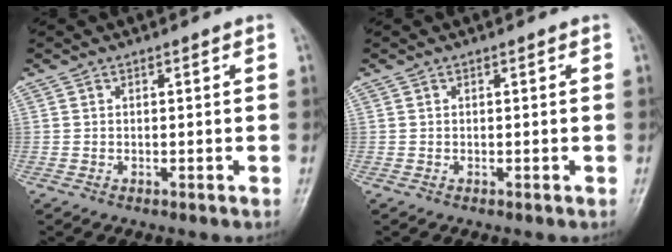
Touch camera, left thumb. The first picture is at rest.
{"total": 0.0}